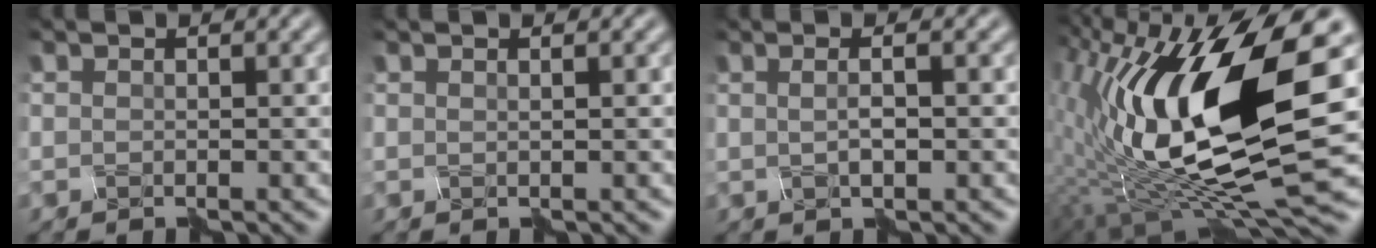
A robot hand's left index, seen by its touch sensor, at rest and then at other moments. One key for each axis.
{"total": 1.2, "fx": 0.4, "fy": 0.7, "fz": 0.9, "tx": 0.005, "ty": 0.011, "tz": -0.015}
{"total": 2.1, "fx": -0.3, "fy": 0.7, "fz": 1.9, "tx": -0.025, "ty": 0.002, "tz": -0.010}
{"total": 17.7, "fx": 1.1, "fy": 7.1, "fz": 16.2, "tx": -0.307, "ty": 0.001, "tz": 0.026}